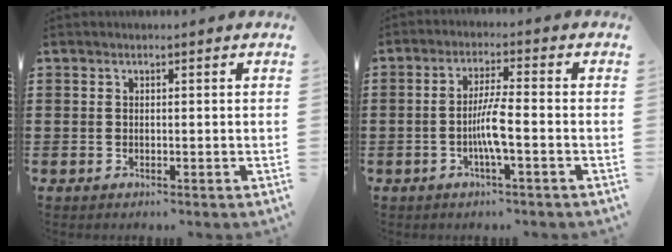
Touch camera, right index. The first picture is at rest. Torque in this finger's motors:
{"motor_torque": [0.76, 0.04, 0.18, 0.06]}